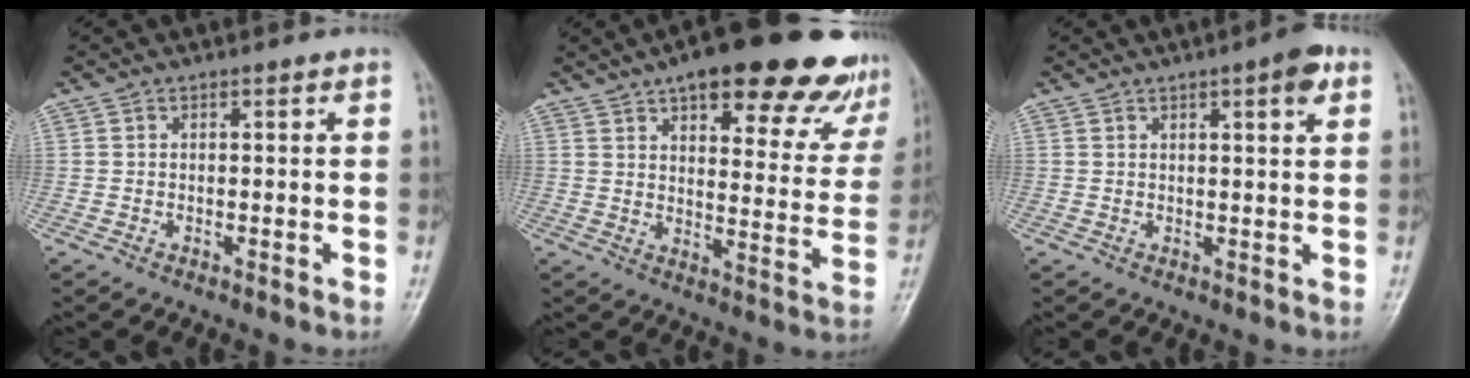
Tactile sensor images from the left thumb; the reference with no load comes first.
{"total": 25.4, "force": [17.7, 8.6, 16.2], "torque": [-0.172, -0.049, 0.220]}
{"total": 4.6, "force": [2.4, 0.9, 3.8], "torque": [-0.049, -0.008, 0.029]}